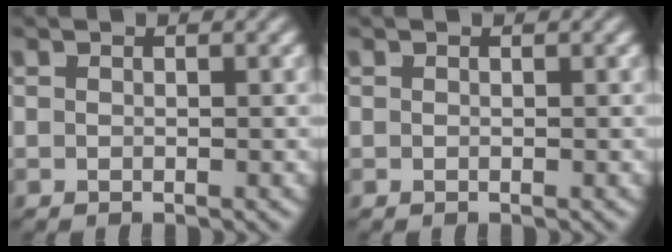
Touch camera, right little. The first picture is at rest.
{"total": 0.0}